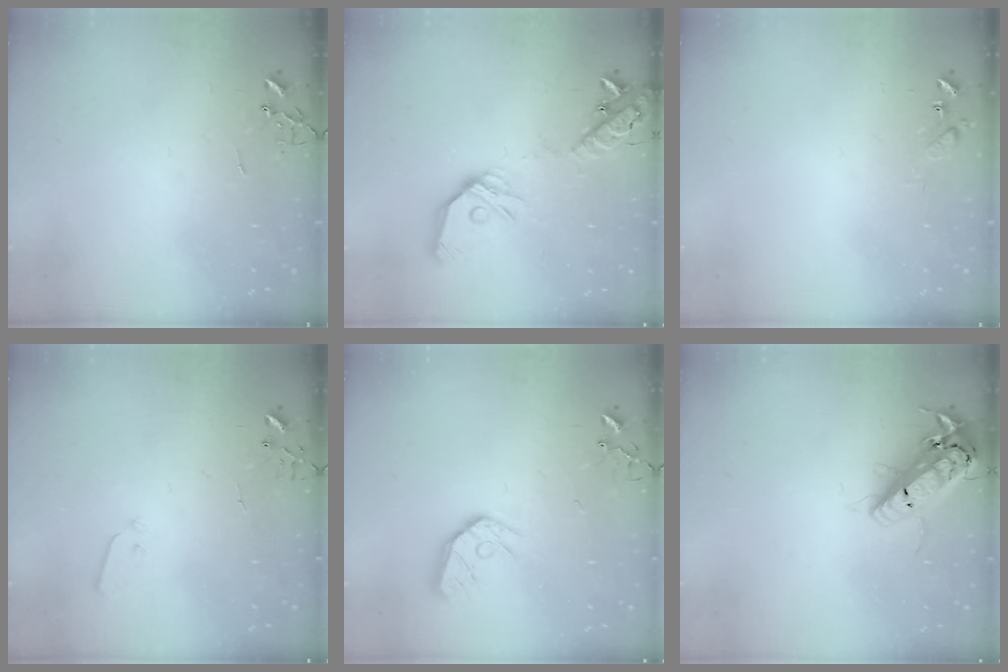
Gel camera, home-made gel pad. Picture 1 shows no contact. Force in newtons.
{"total": 18.2, "press": 18.0, "slide": 3.2}
{"total": 6.7, "press": 6.6, "slide": 0.8}
{"total": 3.0, "press": 2.9, "slide": 0.7}
{"total": 10.8, "press": 10.8, "slide": 0.9}
{"total": 18.4, "press": 18.1, "slide": 3.2}